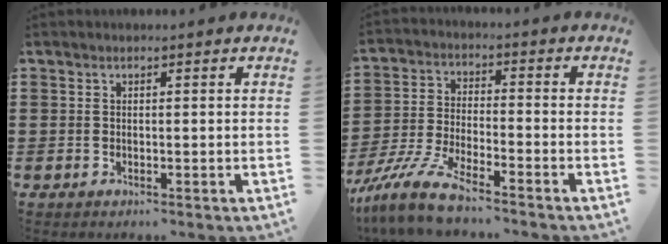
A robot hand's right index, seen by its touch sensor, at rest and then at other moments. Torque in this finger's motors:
{"motor_torque": [1.46, 0.68, 0.69, 0.21]}